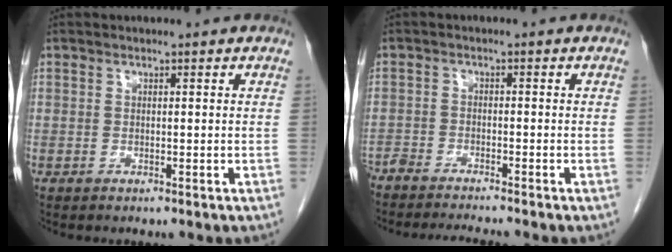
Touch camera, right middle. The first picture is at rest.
{"total": 7.4, "force": [-6.9, -0.2, 2.6], "torque": [-0.031, -0.013, -0.113]}